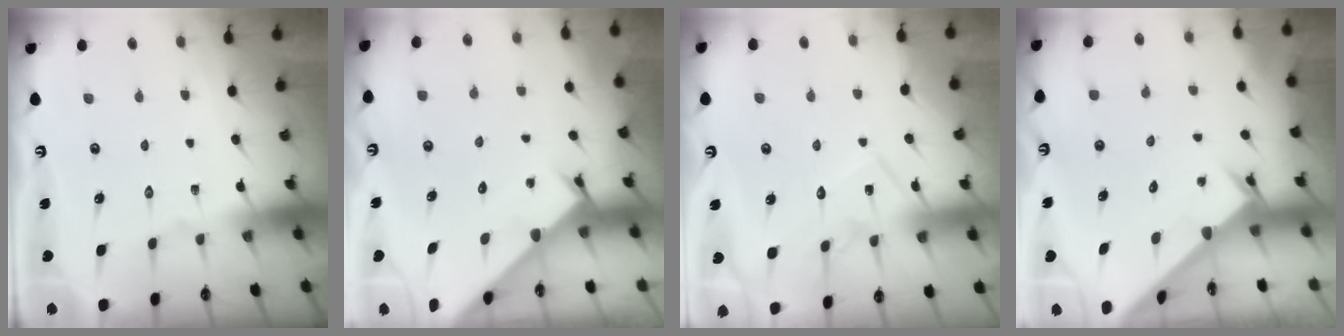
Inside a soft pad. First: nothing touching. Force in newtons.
{"total": 2.4, "press": 2.4, "slide": 0.3}
{"total": 10.8, "press": 10.8, "slide": 0.6}
{"total": 2.5, "press": 2.5, "slide": 0.2}